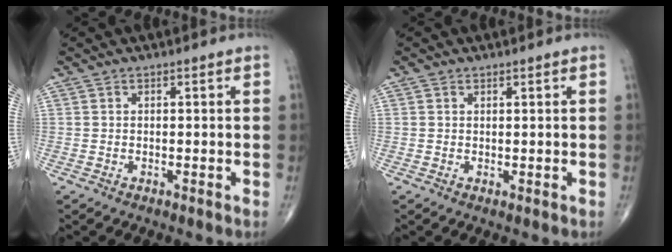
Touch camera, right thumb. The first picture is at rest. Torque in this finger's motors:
{"motor_torque": [-0.22, 0.12, 0.10, 0.08, 0.00]}